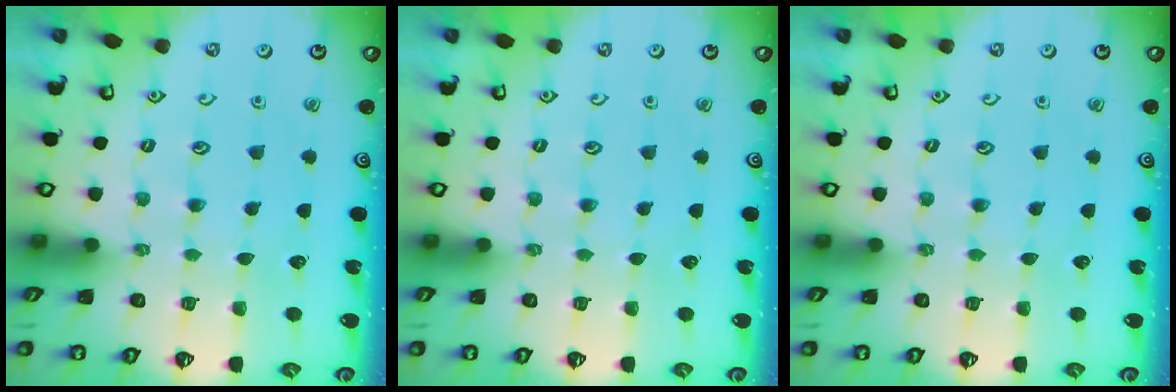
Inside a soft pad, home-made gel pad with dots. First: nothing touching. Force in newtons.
{"total": 0.0}
{"total": 0.0}